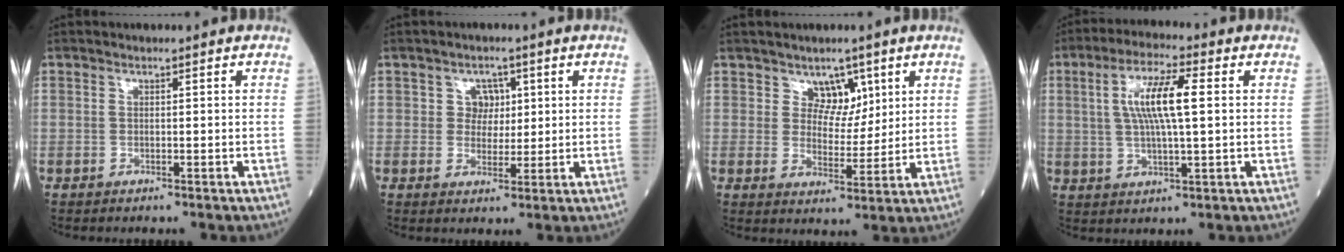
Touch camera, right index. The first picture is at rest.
{"total": 3.4, "force": [1.1, 3.0, 1.3], "torque": [-0.011, 0.004, 0.015]}
{"total": 4.5, "force": [2.8, 3.1, 1.7], "torque": [-0.017, -0.003, 0.049]}
{"total": 9.3, "force": [1.8, 1.5, 9.0], "torque": [-0.178, 0.009, 0.034]}